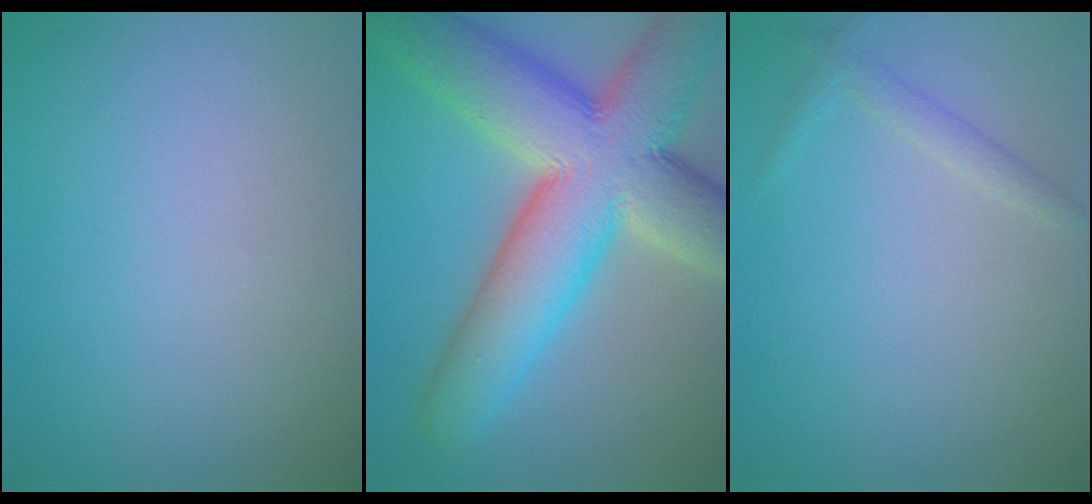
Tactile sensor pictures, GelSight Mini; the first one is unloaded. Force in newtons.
{"total": 14.2, "press": 14.2, "slide": 1.1}
{"total": 1.3, "press": 1.3, "slide": 0.1}